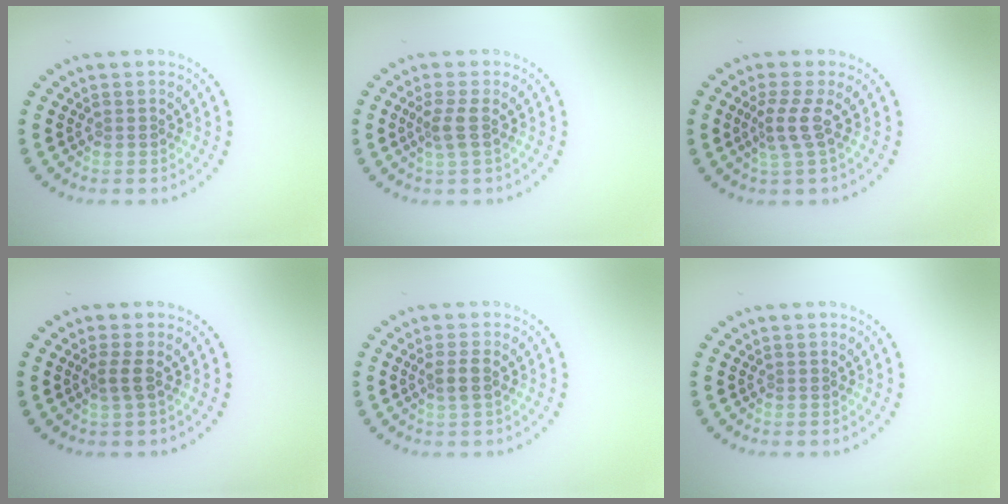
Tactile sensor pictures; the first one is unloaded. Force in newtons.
{"total": 1.8, "press": 1.4, "slide": 1.1}
{"total": 2.4, "press": 1.6, "slide": 1.8}
{"total": 1.5, "press": 1.0, "slide": 1.1}
{"total": 1.6, "press": 1.4, "slide": 0.7}
{"total": 0.0}